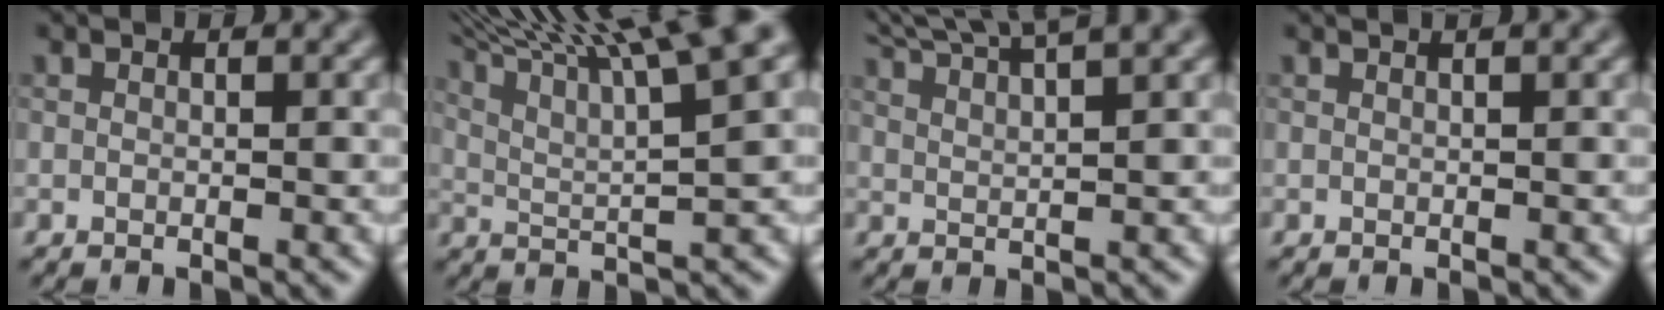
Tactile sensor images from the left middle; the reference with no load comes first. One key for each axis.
{"total": 12.5, "fx": 8.9, "fy": 2.3, "fz": 8.5, "tx": -0.127, "ty": 0.033, "tz": 0.116}
{"total": 7.2, "fx": 6.0, "fy": 1.3, "fz": 3.9, "tx": -0.050, "ty": 0.029, "tz": 0.064}
{"total": 1.1, "fx": 0.7, "fy": 0.4, "fz": 0.7, "tx": -0.005, "ty": -0.002, "tz": 0.002}